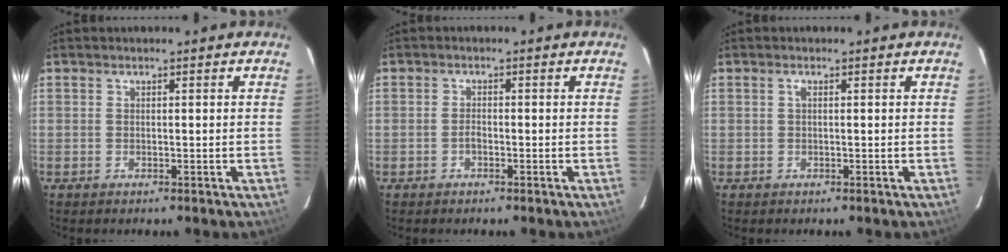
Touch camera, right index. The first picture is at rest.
{"total": 1.1, "force": [-0.6, 0.5, 0.7], "torque": [-0.014, 0.003, -0.012]}
{"total": 0.7, "force": [0.2, 0.1, 0.6], "torque": [-0.014, 0.003, 0.001]}